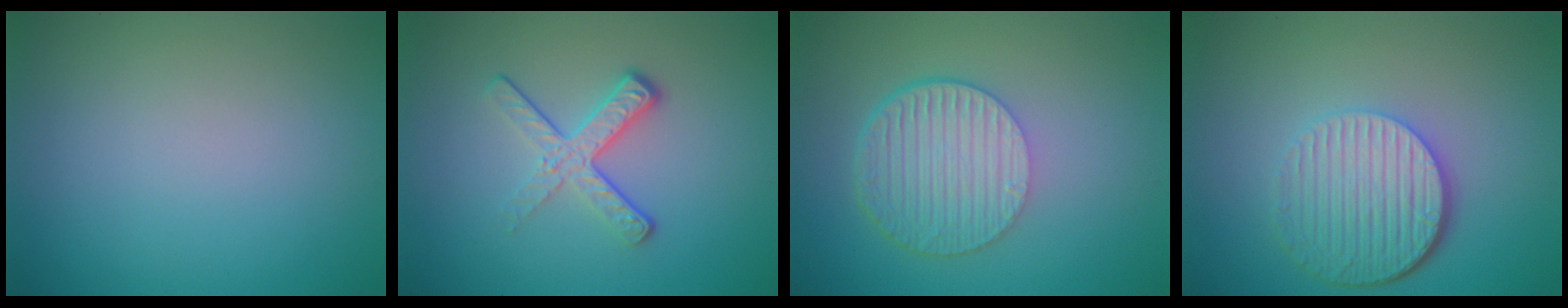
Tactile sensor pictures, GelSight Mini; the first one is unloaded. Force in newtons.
{"total": 3.7, "press": 2.5, "slide": 2.7}
{"total": 6.5, "press": 4.4, "slide": 4.8}
{"total": 5.6, "press": 4.1, "slide": 3.9}